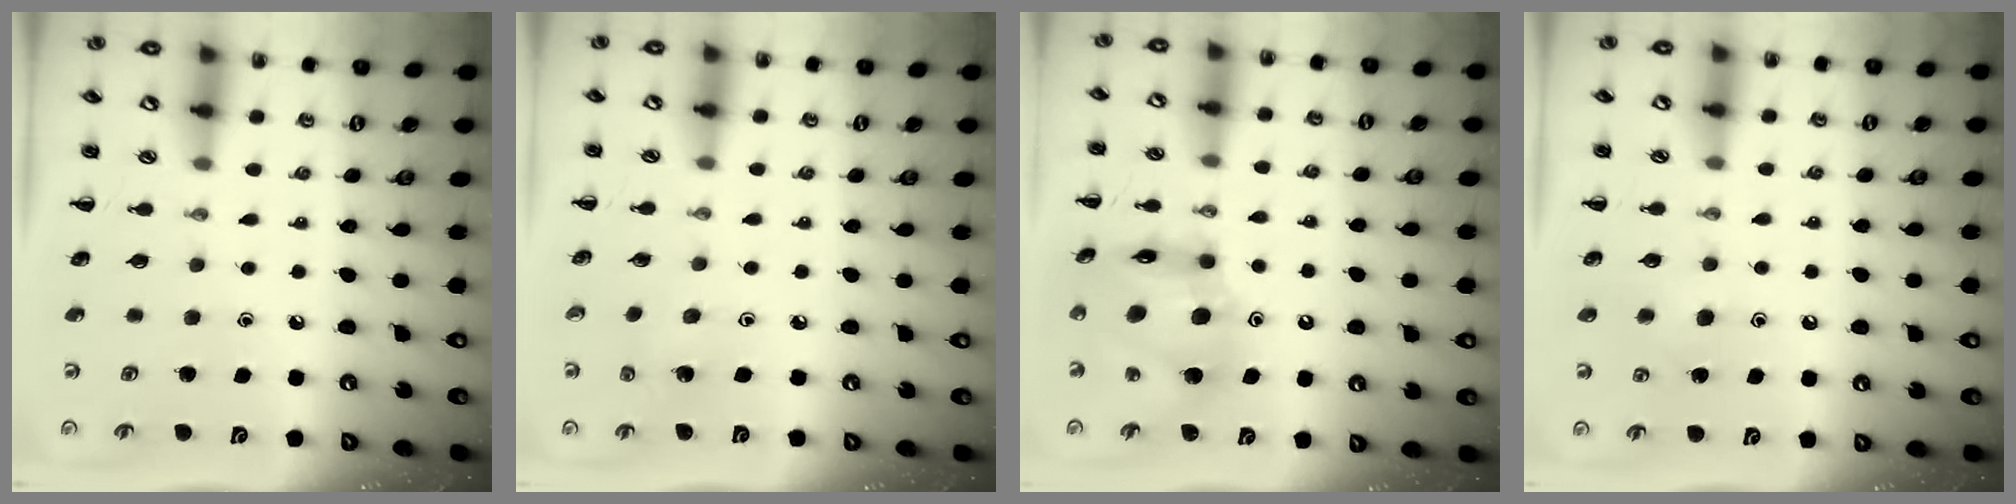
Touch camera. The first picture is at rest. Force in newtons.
{"total": 1.9, "press": 1.8, "slide": 0.7}
{"total": 13.1, "press": 12.6, "slide": 3.6}
{"total": 5.0, "press": 4.9, "slide": 1.3}